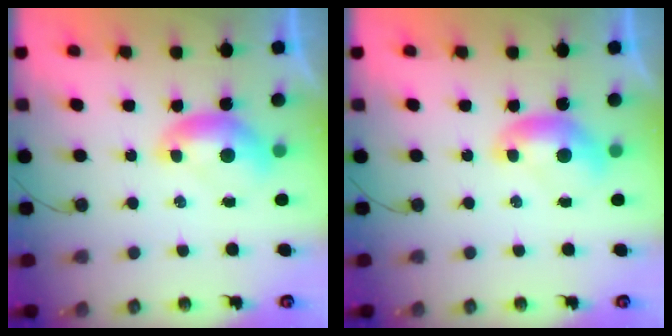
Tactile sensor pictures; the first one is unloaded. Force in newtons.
{"total": 0.0}